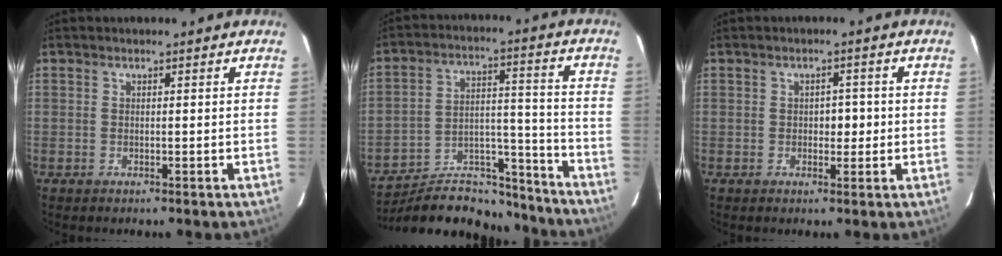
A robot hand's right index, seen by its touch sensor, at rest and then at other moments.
{"total": 16.7, "force": [-15.8, 4.0, 3.7], "torque": [-0.062, 0.038, -0.248]}
{"total": 2.5, "force": [-0.2, 1.6, 2.0], "torque": [-0.022, 0.004, -0.001]}